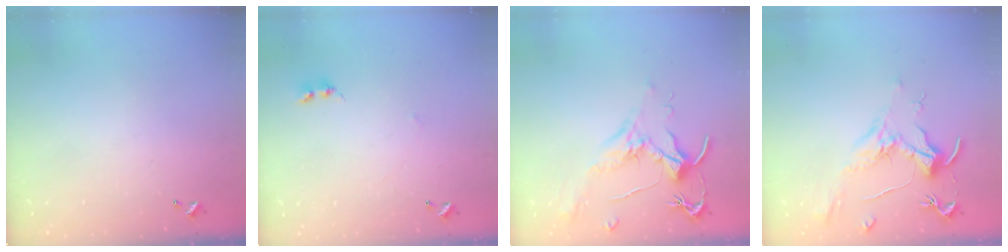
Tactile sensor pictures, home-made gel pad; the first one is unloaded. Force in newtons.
{"total": 2.5, "press": 2.4, "slide": 0.4}
{"total": 1.8, "press": 1.7, "slide": 0.6}
{"total": 1.9, "press": 1.7, "slide": 0.9}